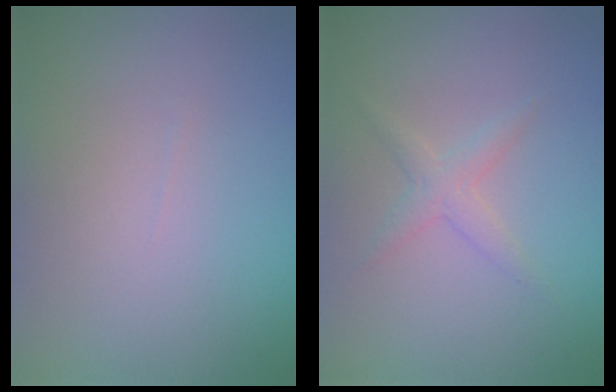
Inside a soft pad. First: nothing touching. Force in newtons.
{"total": 1.6, "press": 1.6, "slide": 0.1}